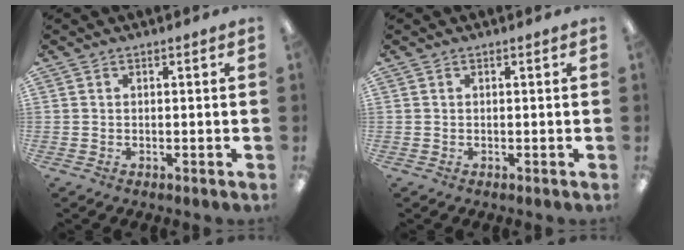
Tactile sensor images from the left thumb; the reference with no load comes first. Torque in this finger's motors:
{"motor_torque": [-0.12, 0.00, 0.03, 0.44, 0.00]}